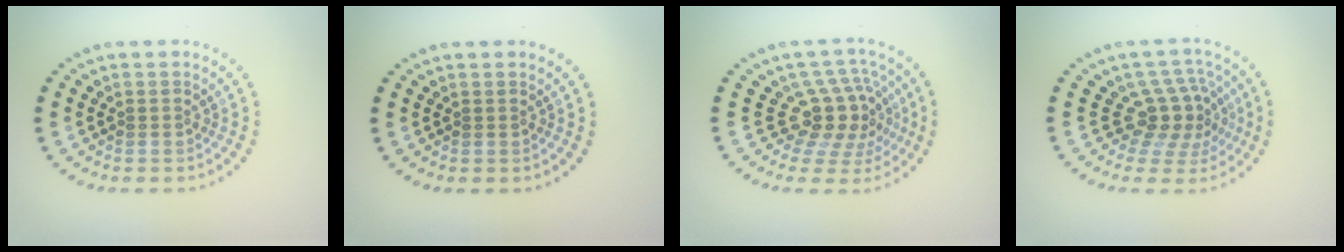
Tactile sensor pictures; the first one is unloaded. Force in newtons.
{"total": 0.0}
{"total": 4.4, "press": 3.3, "slide": 2.8}
{"total": 3.8, "press": 3.0, "slide": 2.3}